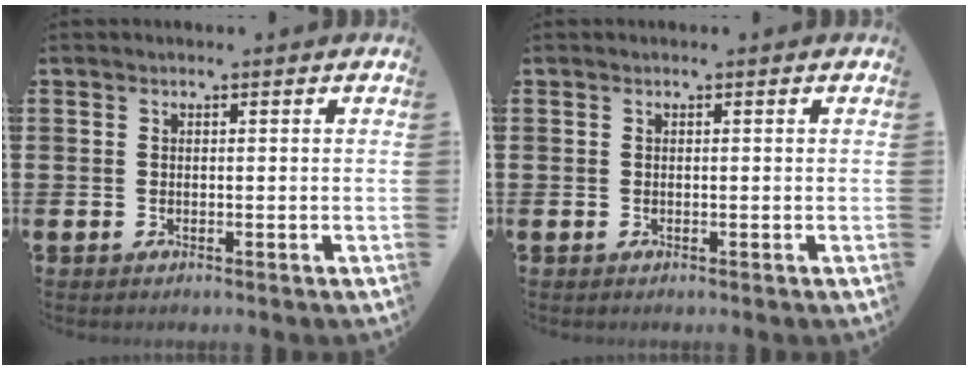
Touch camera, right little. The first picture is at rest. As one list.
[{"total": 0.0}]